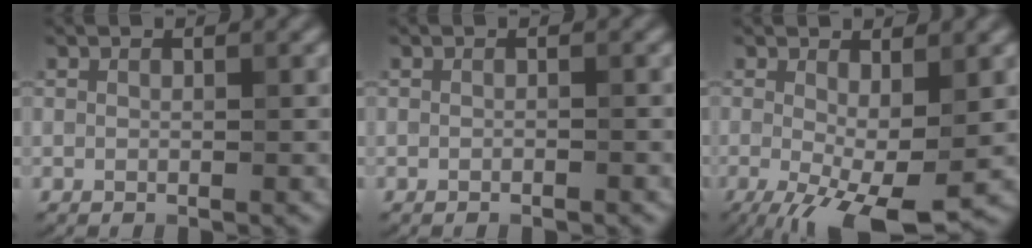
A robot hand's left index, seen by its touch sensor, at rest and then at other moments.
{"total": 0.5, "force": [-0.4, 0.1, 0.3], "torque": [-0.003, 0.000, -0.005]}
{"total": 7.8, "force": [-2.0, 2.7, 7.1], "torque": [-0.126, -0.017, -0.024]}